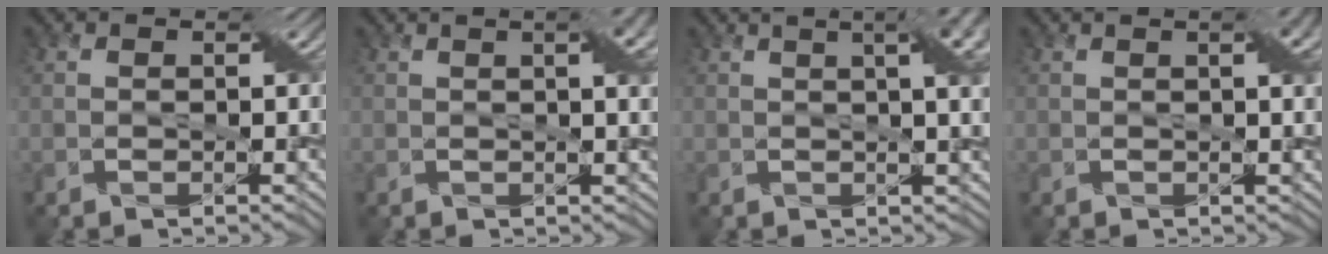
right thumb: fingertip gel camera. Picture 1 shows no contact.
{"total": 5.5, "force": [1.7, 1.6, 5.0], "torque": [-0.057, 0.016, 0.018]}
{"total": 8.4, "force": [2.9, 2.8, 7.4], "torque": [-0.068, 0.033, 0.021]}
{"total": 4.0, "force": [1.3, 1.0, 3.6], "torque": [-0.050, 0.011, 0.015]}